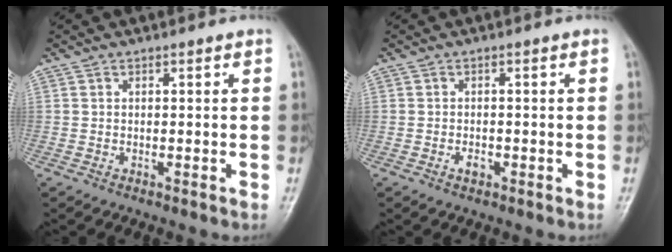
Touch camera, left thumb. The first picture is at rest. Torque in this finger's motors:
{"motor_torque": [-0.12, 0.21, 0.28, 0.38, 0.00]}